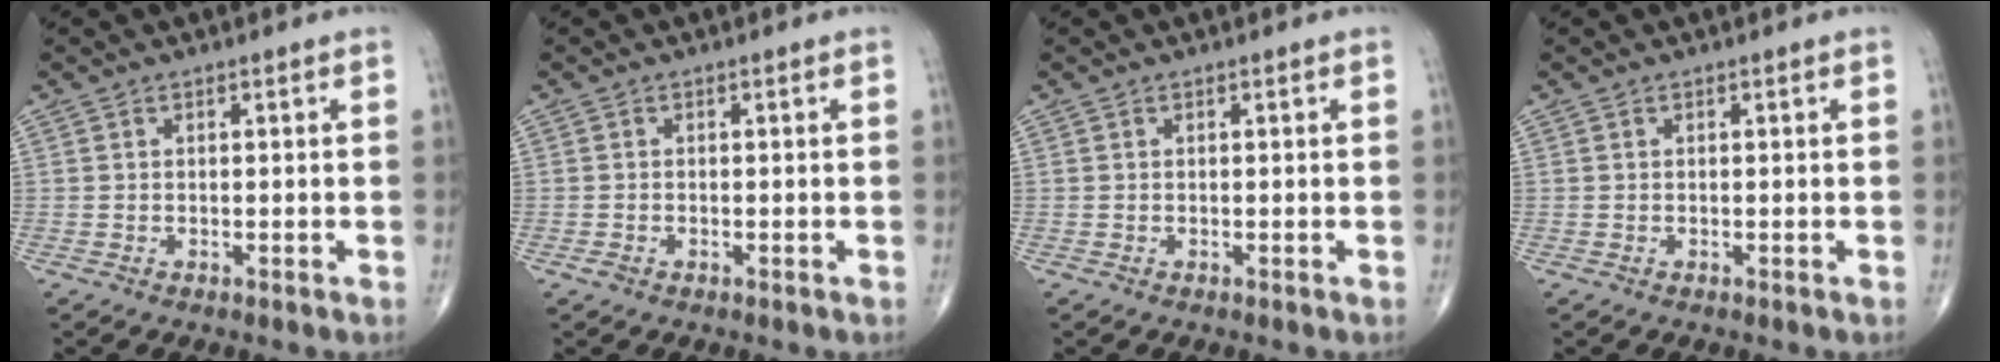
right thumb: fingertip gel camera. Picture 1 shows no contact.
{"total": 0.9, "force": [-0.5, 0.5, 0.5], "torque": [-0.012, 0.001, -0.011]}
{"total": 0.0}
{"total": 0.0}